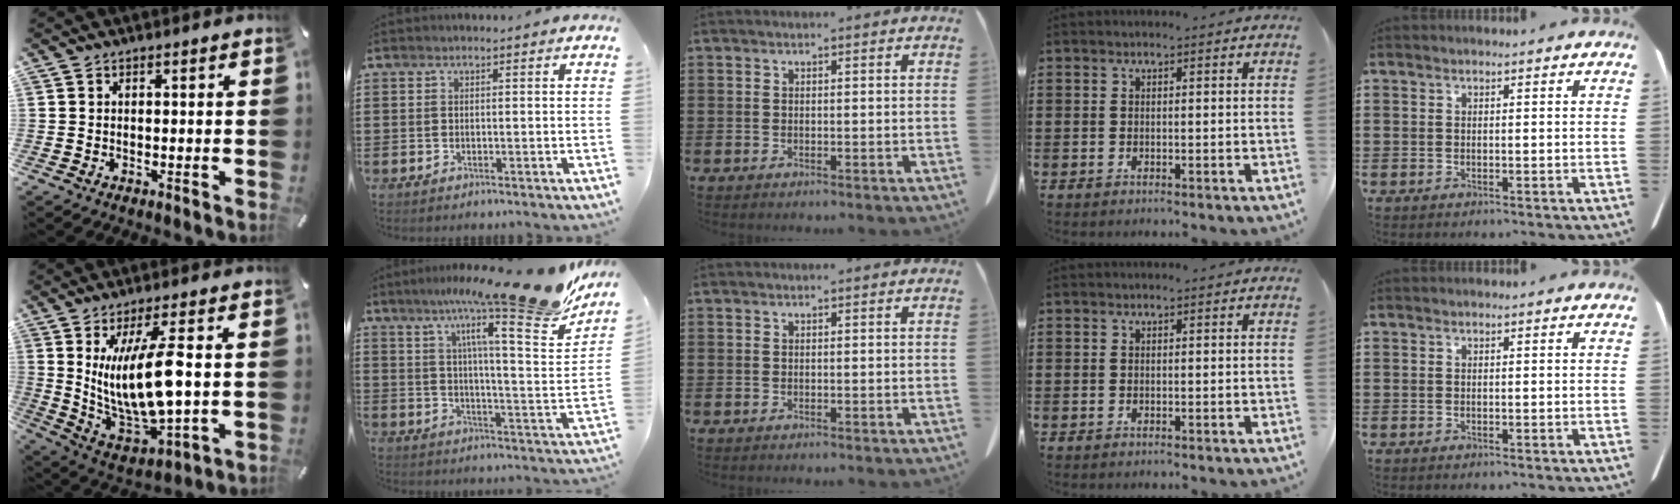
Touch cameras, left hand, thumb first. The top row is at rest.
{"thumb": {"total": 15.5, "force": [2.6, 4.9, 14.5], "torque": [-0.305, -0.022, 0.037]}, "index": {"total": 17.0, "force": [13.3, -0.1, 10.6], "torque": [-0.166, -0.093, 0.198]}}